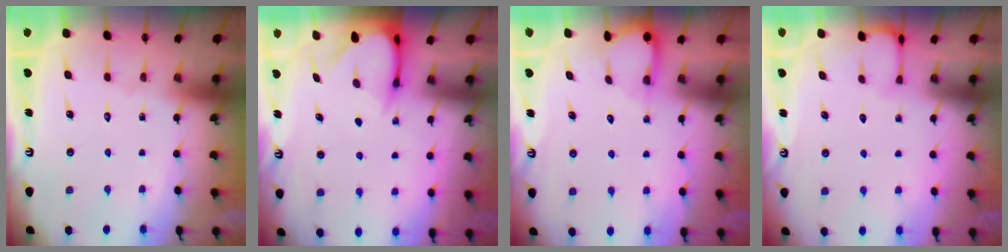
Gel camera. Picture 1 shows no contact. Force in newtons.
{"total": 3.4, "press": 3.4, "slide": 0.3}
{"total": 3.5, "press": 3.5, "slide": 0.3}
{"total": 0.9, "press": 0.9, "slide": 0.0}